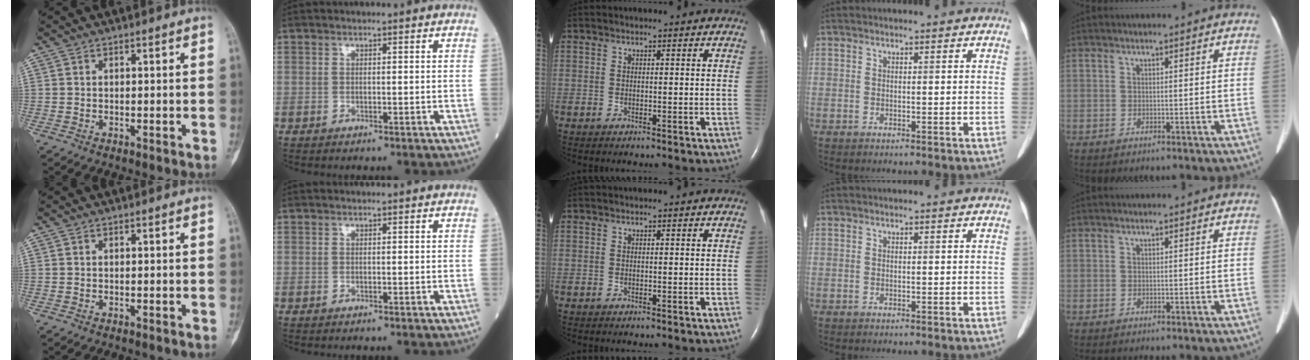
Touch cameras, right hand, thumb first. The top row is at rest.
{}